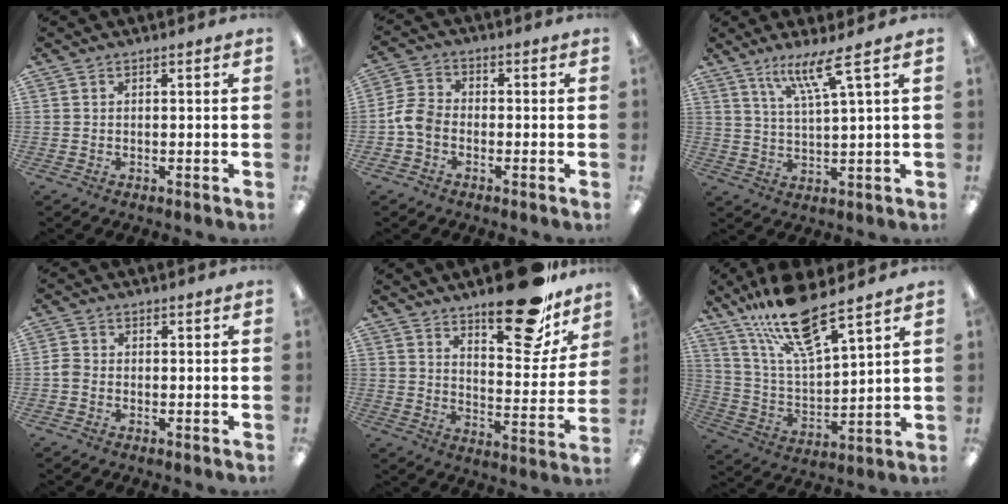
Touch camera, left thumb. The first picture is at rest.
{"total": 6.1, "force": [-2.1, 4.4, 3.6], "torque": [-0.077, 0.014, -0.039]}
{"total": 8.9, "force": [5.6, 0.9, 6.9], "torque": [-0.130, -0.018, 0.092]}
{"total": 1.8, "force": [-0.6, 1.3, 1.0], "torque": [-0.018, 0.003, -0.012]}
{"total": 19.2, "force": [14.2, 6.9, 11.0], "torque": [-0.139, -0.094, 0.231]}
{"total": 16.4, "force": [12.5, 3.5, 10.1], "torque": [-0.201, -0.062, 0.215]}